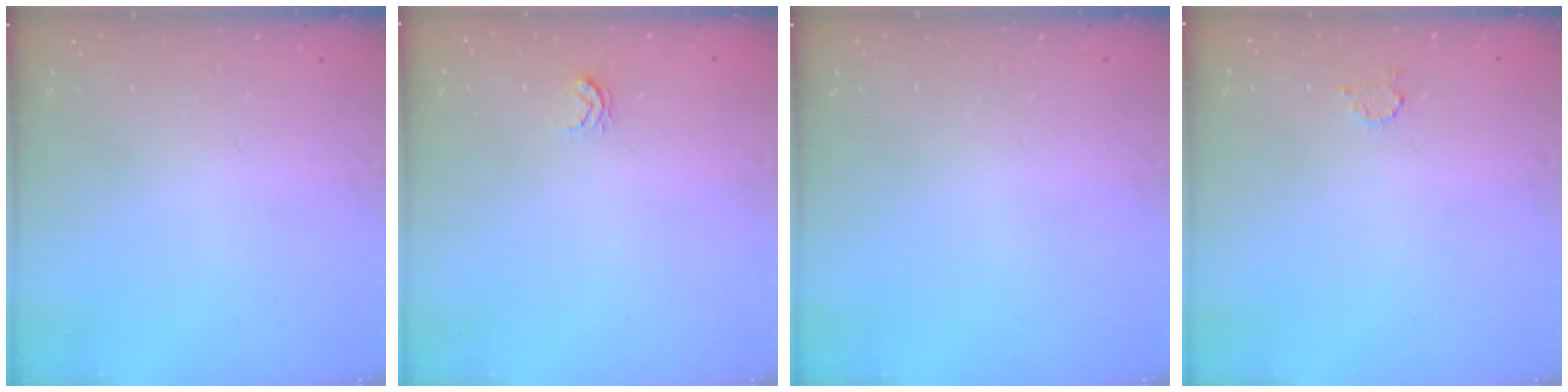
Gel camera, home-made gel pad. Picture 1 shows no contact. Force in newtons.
{"total": 2.6, "press": 2.6, "slide": 0.3}
{"total": 0.0}
{"total": 2.3, "press": 2.3, "slide": 0.3}